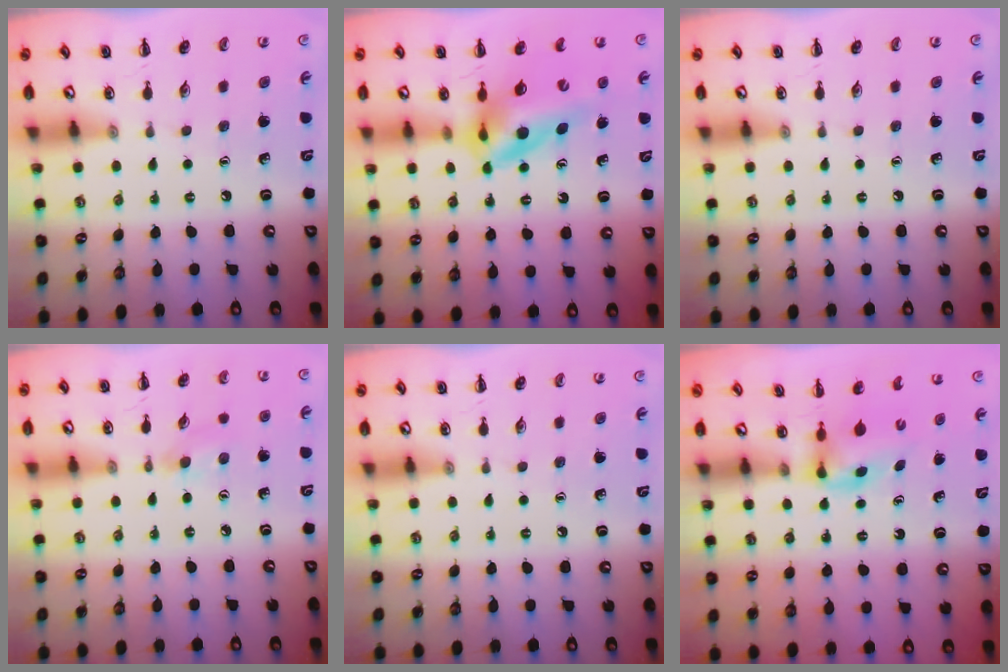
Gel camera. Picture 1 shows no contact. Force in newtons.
{"total": 11.2, "press": 10.6, "slide": 3.5}
{"total": 0.0}
{"total": 4.8, "press": 4.4, "slide": 1.8}
{"total": 0.0}
{"total": 2.9, "press": 2.7, "slide": 1.0}